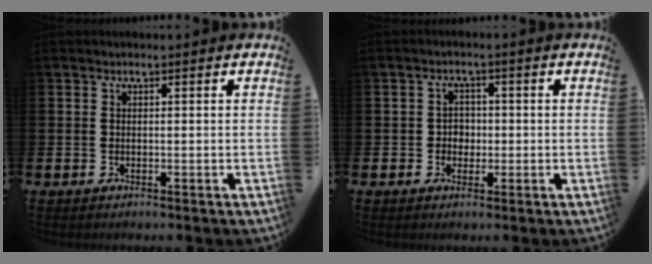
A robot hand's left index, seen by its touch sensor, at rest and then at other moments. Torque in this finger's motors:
{"motor_torque": [-0.26, 0.02, 0.00, 0.00]}